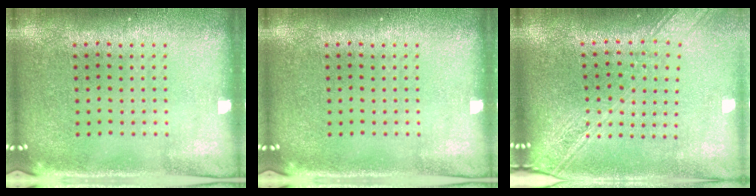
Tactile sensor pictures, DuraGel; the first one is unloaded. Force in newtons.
{"total": 0.0}
{"total": 2.2, "press": 1.8, "slide": 1.3}